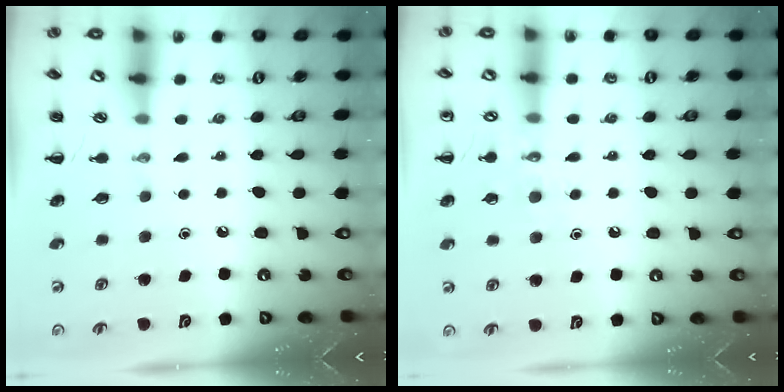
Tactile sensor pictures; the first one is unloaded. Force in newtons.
{"total": 8.6, "press": 8.5, "slide": 1.1}